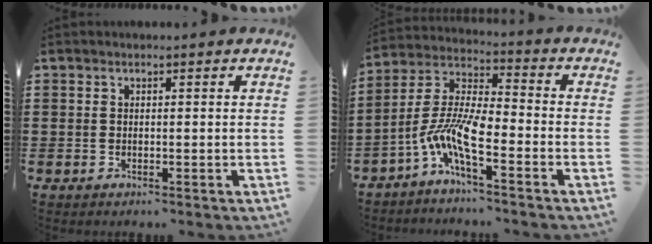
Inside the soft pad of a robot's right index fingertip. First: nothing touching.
{"total": 9.1, "force": [-4.3, 2.6, 7.6], "torque": [-0.184, -0.009, -0.091]}